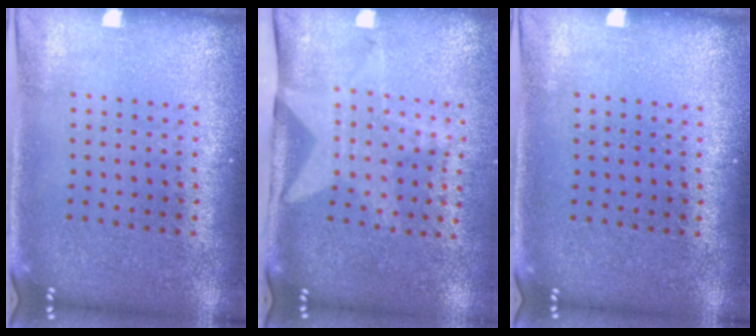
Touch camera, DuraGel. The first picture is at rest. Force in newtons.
{"total": 2.1, "press": 1.5, "slide": 1.4}
{"total": 0.0}